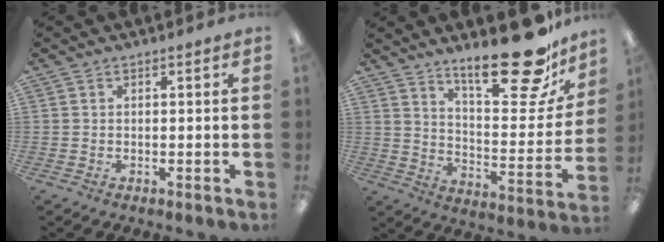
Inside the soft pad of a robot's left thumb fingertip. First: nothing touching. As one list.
[{"total": 22.6, "force": [16.6, 7.5, 13.3], "torque": [-0.178, -0.119, 0.269]}]